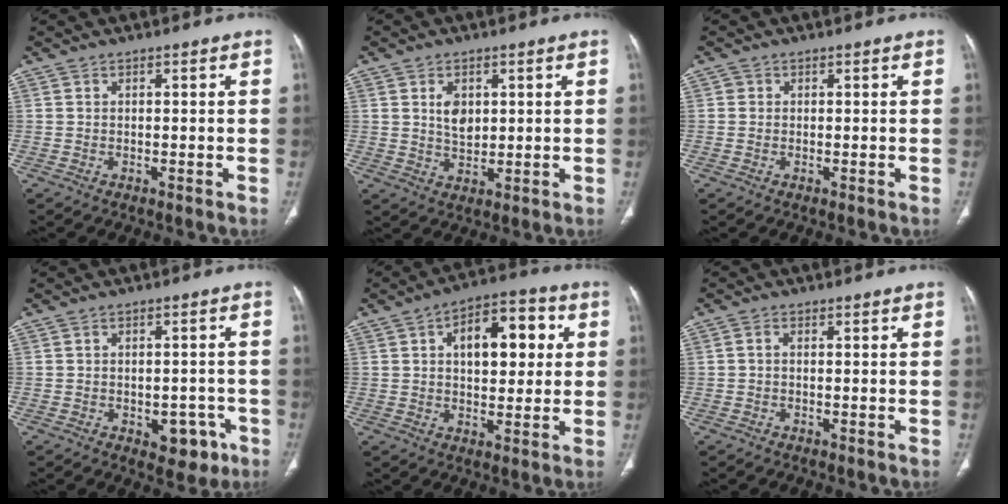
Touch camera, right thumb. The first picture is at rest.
{"total": 4.8, "force": [1.4, 3.2, 3.3], "torque": [-0.041, -0.012, 0.029]}
{"total": 0.7, "force": [0.1, 0.7, 0.1], "torque": [0.003, 0.003, 0.002]}
{"total": 6.3, "force": [-2.6, 4.1, 3.9], "torque": [-0.018, 0.015, -0.027]}
{"total": 13.4, "force": [3.3, 7.3, 10.8], "torque": [-0.122, 0.015, 0.046]}
{"total": 0.8, "force": [-0.1, 0.6, 0.6], "torque": [-0.009, 0.001, -0.005]}